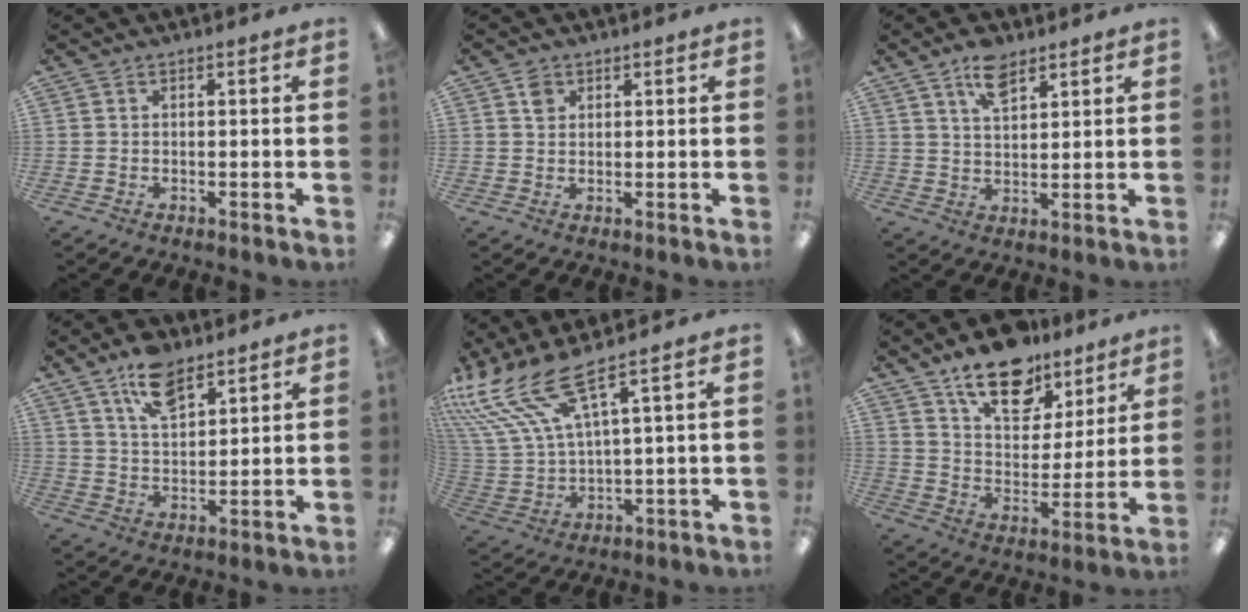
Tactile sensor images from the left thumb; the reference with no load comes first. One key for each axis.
{"total": 3.1, "fx": 1.9, "fy": 2.3, "fz": 0.9, "tx": -0.014, "ty": -0.002, "tz": 0.036}
{"total": 7.5, "fx": 5.0, "fy": 3.6, "fz": 4.3, "tx": -0.072, "ty": -0.016, "tz": 0.089}
{"total": 10.4, "fx": 7.2, "fy": 5.0, "fz": 5.7, "tx": -0.105, "ty": -0.025, "tz": 0.130}
{"total": 15.2, "fx": 9.7, "fy": 4.4, "fz": 10.8, "tx": -0.257, "ty": -0.057, "tz": 0.170}
{"total": 16.8, "fx": 12.0, "fy": 8.7, "fz": 7.8, "tx": -0.123, "ty": -0.067, "tz": 0.212}